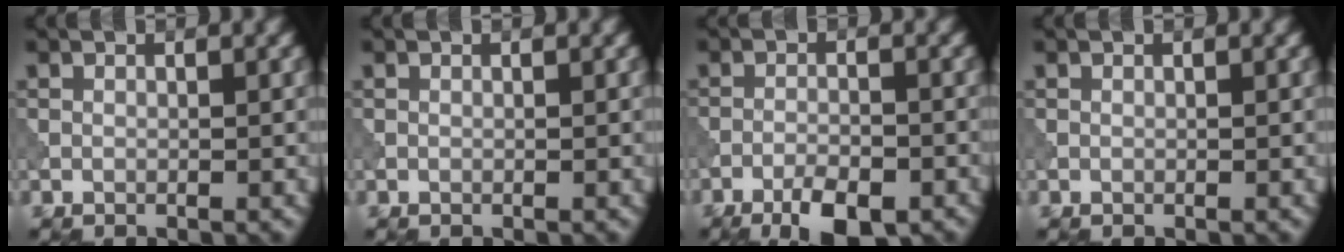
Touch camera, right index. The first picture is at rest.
{"total": 0.0}
{"total": 4.9, "force": [-3.3, 1.6, 3.3], "torque": [-0.055, 0.002, -0.056]}
{"total": 0.0}